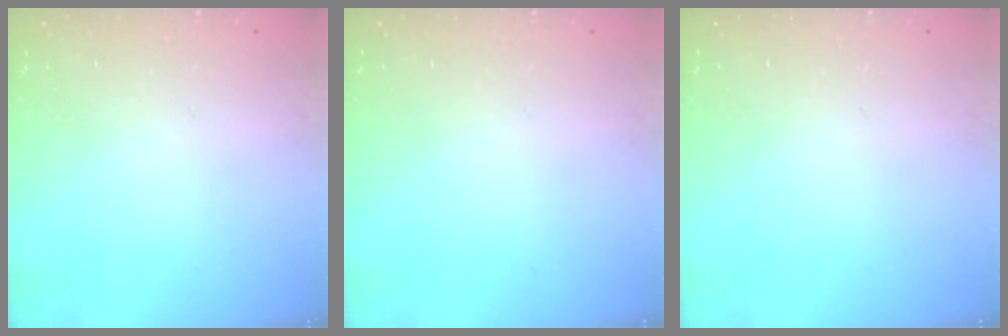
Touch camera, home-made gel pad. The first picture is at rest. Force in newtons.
{"total": 0.0}
{"total": 0.0}